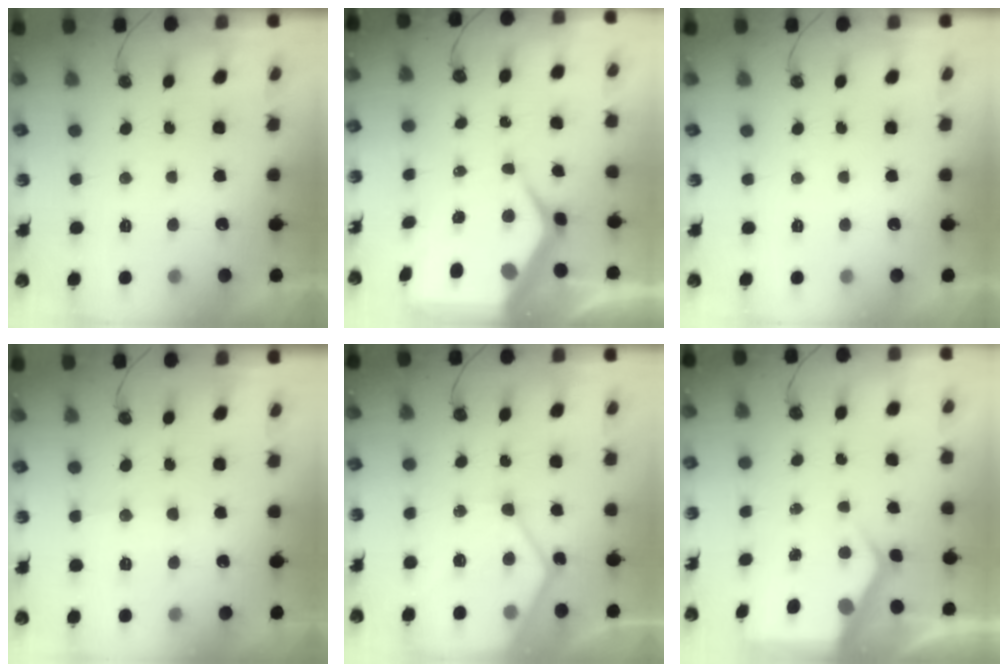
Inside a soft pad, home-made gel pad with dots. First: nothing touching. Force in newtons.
{"total": 15.8, "press": 15.7, "slide": 1.7}
{"total": 0.0}
{"total": 9.0, "press": 9.0, "slide": 0.8}
{"total": 13.3, "press": 13.2, "slide": 1.1}
{"total": 5.8, "press": 5.8, "slide": 0.6}